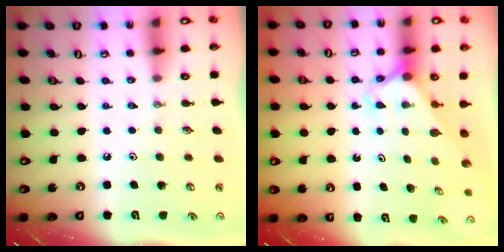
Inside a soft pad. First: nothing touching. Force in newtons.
{"total": 2.2, "press": 2.2, "slide": 0.2}